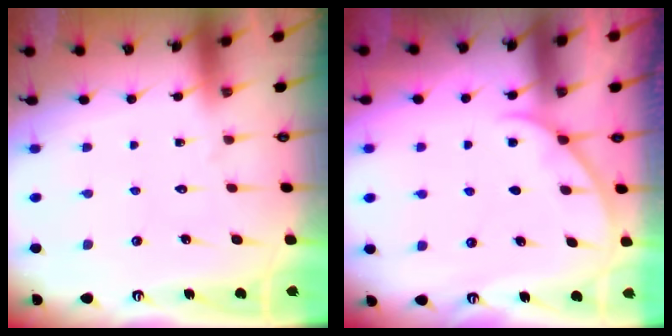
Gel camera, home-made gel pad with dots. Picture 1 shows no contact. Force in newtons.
{"total": 2.3, "press": 2.2, "slide": 0.3}